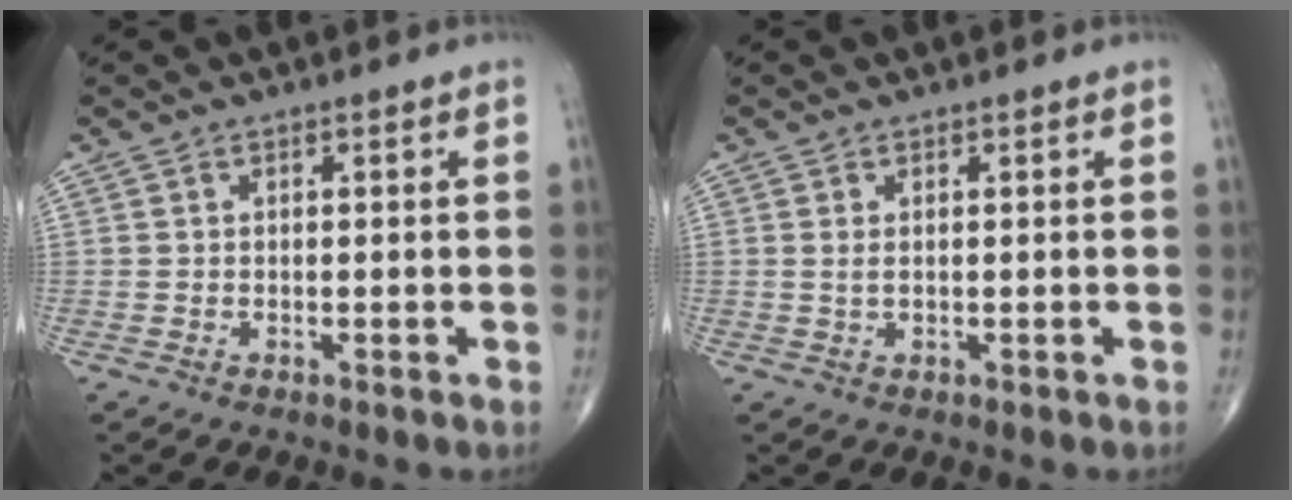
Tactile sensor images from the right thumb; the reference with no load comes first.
{"total": 1.0, "force": [0.2, 0.4, 0.9], "torque": [-0.019, -0.003, 0.008]}